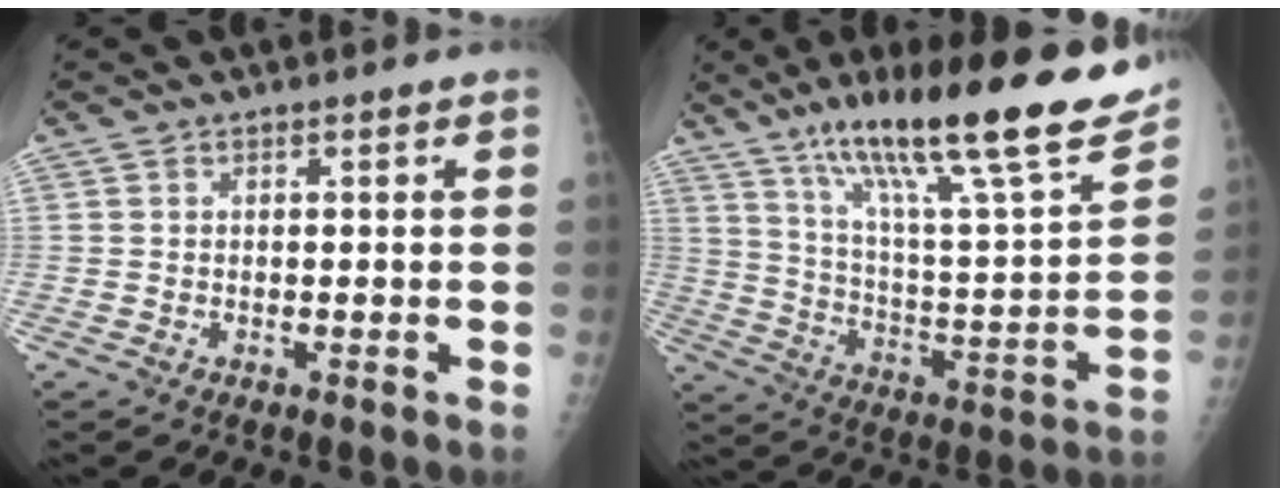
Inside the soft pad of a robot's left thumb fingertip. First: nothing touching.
{"total": 27.8, "force": [18.6, 4.6, 20.2], "torque": [-0.299, -0.054, 0.301]}